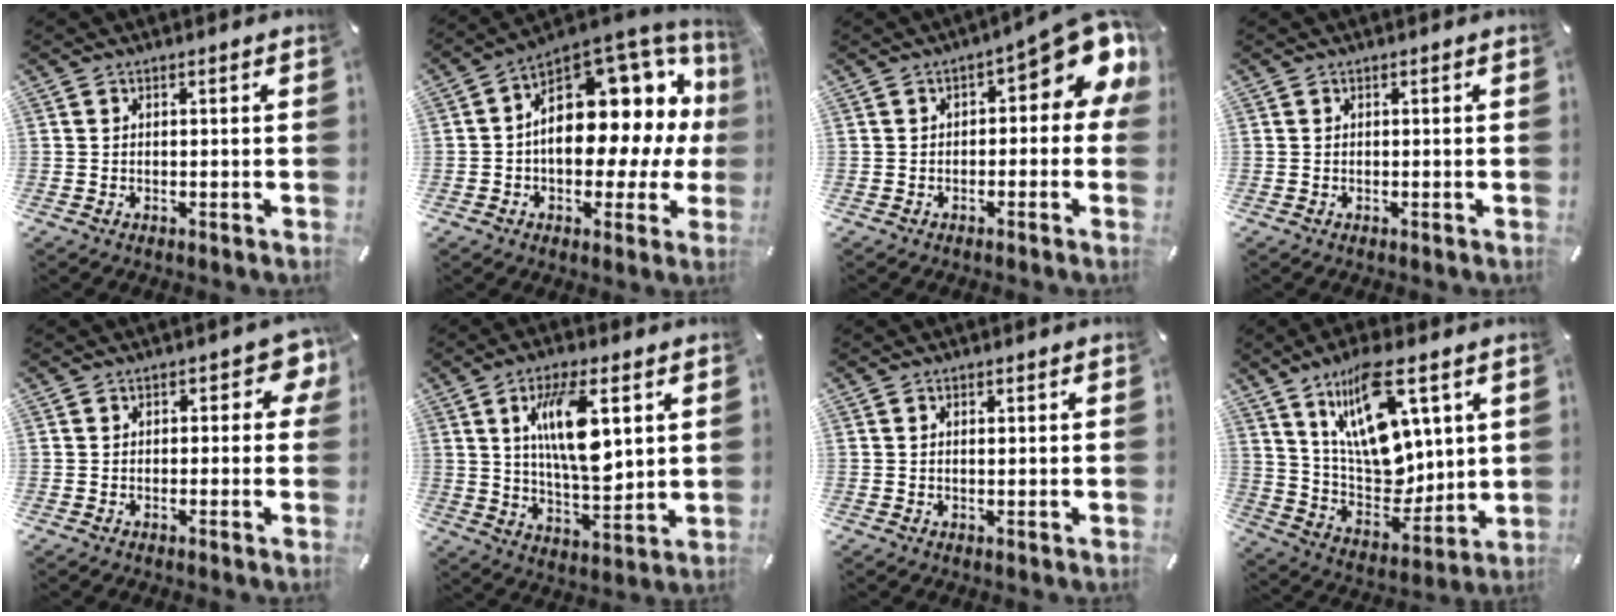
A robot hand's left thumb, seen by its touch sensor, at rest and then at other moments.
{"total": 18.9, "force": [4.1, 12.0, 14.1], "torque": [-0.168, -0.058, 0.073]}
{"total": 11.9, "force": [4.9, 4.6, 9.8], "torque": [-0.123, -0.045, 0.083]}
{"total": 0.0}
{"total": 4.8, "force": [1.0, 2.8, 3.8], "torque": [-0.042, 0.002, 0.011]}
{"total": 14.4, "force": [4.9, 5.4, 12.3], "torque": [-0.228, -0.014, 0.076]}
{"total": 0.8, "force": [0.2, 0.3, 0.7], "torque": [-0.014, 0.001, 0.003]}
{"total": 18.1, "force": [8.4, 9.4, 13.0], "torque": [-0.252, -0.053, 0.143]}